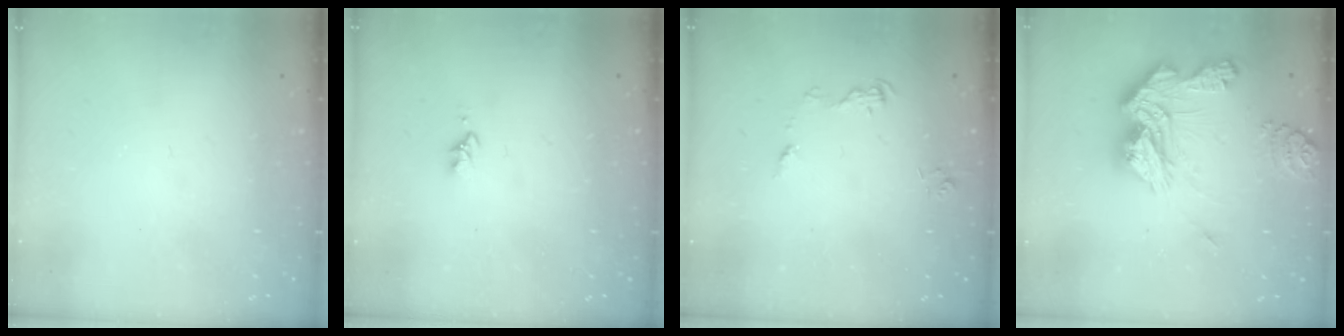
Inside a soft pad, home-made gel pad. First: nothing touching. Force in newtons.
{"total": 2.6, "press": 2.6, "slide": 0.4}
{"total": 5.7, "press": 5.7, "slide": 0.6}
{"total": 20.4, "press": 20.3, "slide": 1.9}